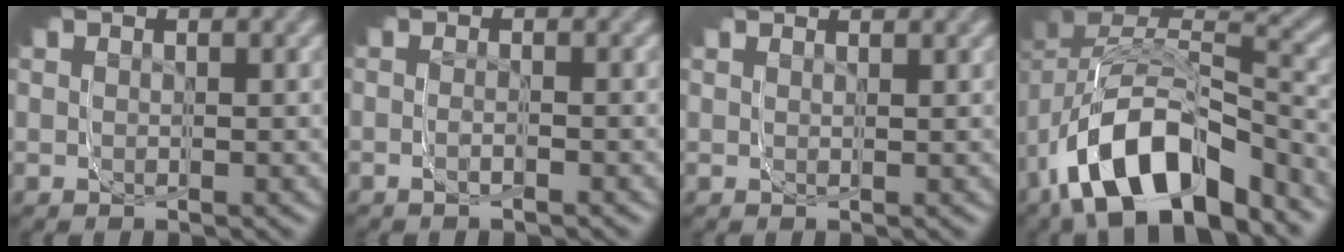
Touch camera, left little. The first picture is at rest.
{"total": 1.3, "force": [-0.4, -1.1, 0.5], "torque": [0.007, 0.012, -0.012]}
{"total": 0.9, "force": [0.7, 0.6, 0.2], "torque": [-0.015, 0.003, 0.011]}
{"total": 10.0, "force": [-6.9, 5.4, 4.8], "torque": [-0.104, -0.015, -0.109]}